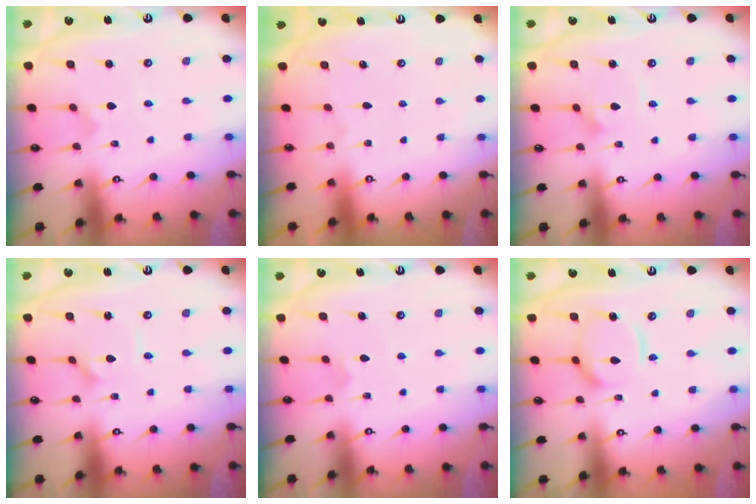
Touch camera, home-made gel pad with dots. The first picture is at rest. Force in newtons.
{"total": 0.0}
{"total": 2.6, "press": 2.6, "slide": 0.2}
{"total": 1.6, "press": 1.6, "slide": 0.1}
{"total": 2.7, "press": 2.6, "slide": 0.7}
{"total": 11.7, "press": 11.7, "slide": 1.0}